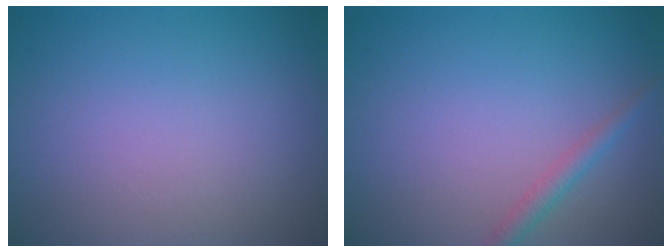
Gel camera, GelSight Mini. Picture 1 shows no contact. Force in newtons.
{"total": 1.6, "press": 1.6, "slide": 0.1}